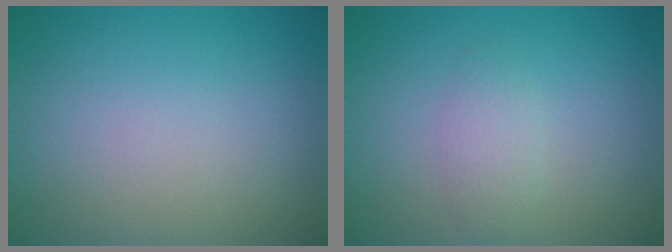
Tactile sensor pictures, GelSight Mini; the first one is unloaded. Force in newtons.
{"total": 1.6, "press": 1.6, "slide": 0.2}